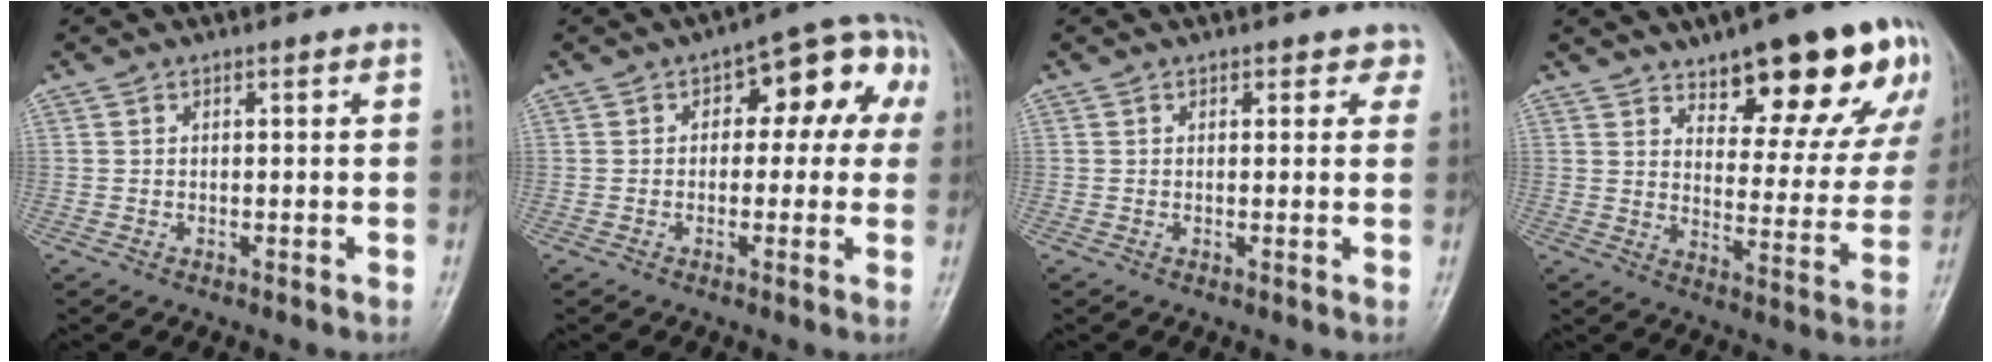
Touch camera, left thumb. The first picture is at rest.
{"total": 11.4, "force": [1.9, 6.6, 9.1], "torque": [-0.060, 0.042, 0.011]}
{"total": 2.1, "force": [1.3, 1.4, 0.7], "torque": [0.022, -0.003, 0.008]}
{"total": 20.2, "force": [12.3, 7.6, 14.1], "torque": [-0.127, -0.055, 0.173]}